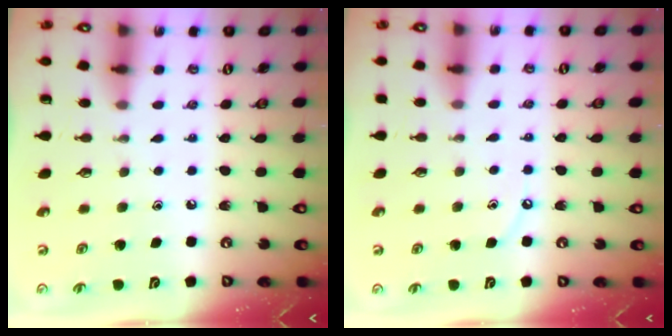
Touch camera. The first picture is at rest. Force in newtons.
{"total": 3.6, "press": 3.5, "slide": 0.5}